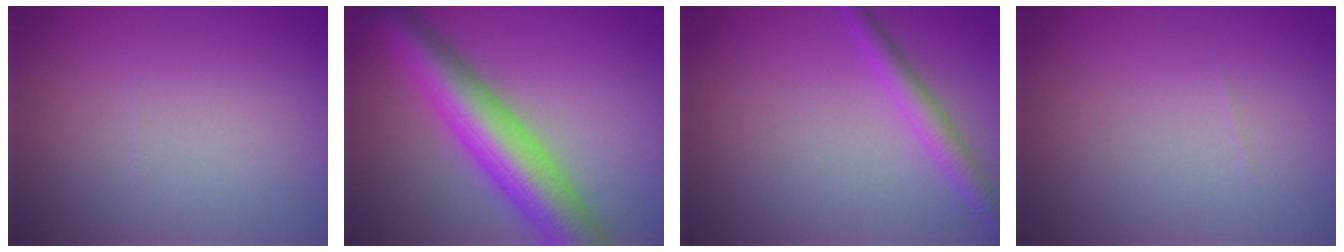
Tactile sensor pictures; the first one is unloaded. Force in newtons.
{"total": 8.7, "press": 8.7, "slide": 0.4}
{"total": 2.3, "press": 2.3, "slide": 0.1}
{"total": 0.0}